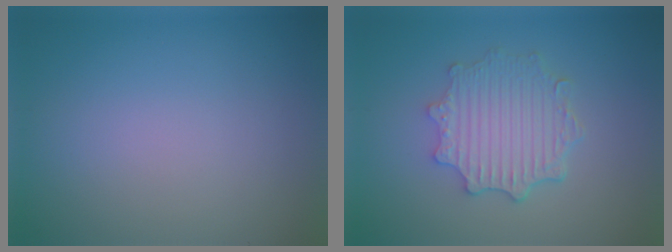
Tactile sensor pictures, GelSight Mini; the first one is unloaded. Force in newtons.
{"total": 4.5, "press": 3.7, "slide": 2.7}